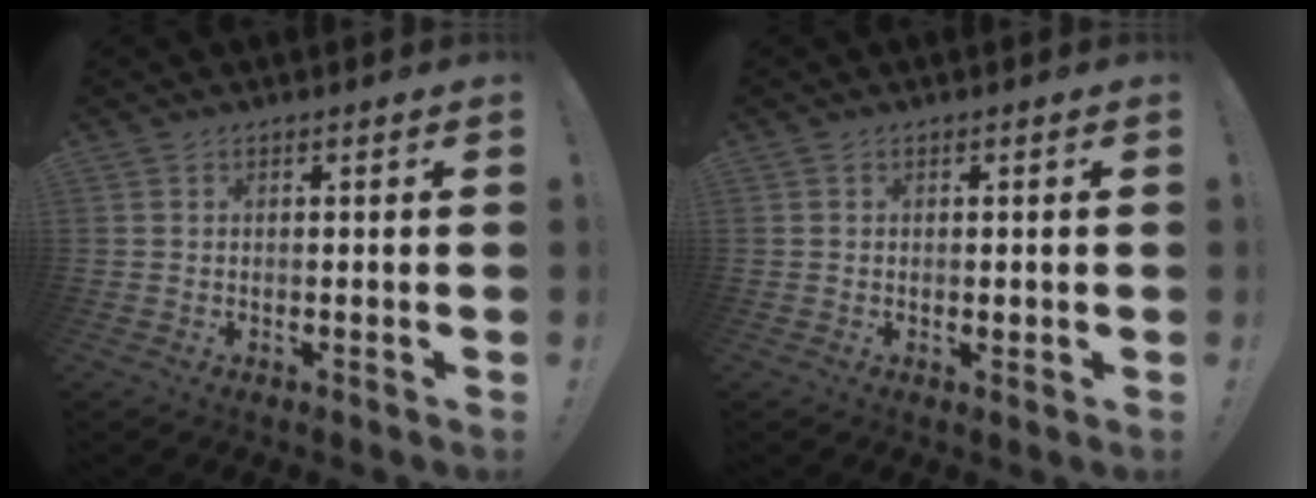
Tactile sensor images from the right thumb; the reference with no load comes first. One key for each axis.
{"total": 0.6, "fx": 0.1, "fy": 0.4, "fz": 0.4, "tx": 0.002, "ty": -0.001, "tz": 0.000}